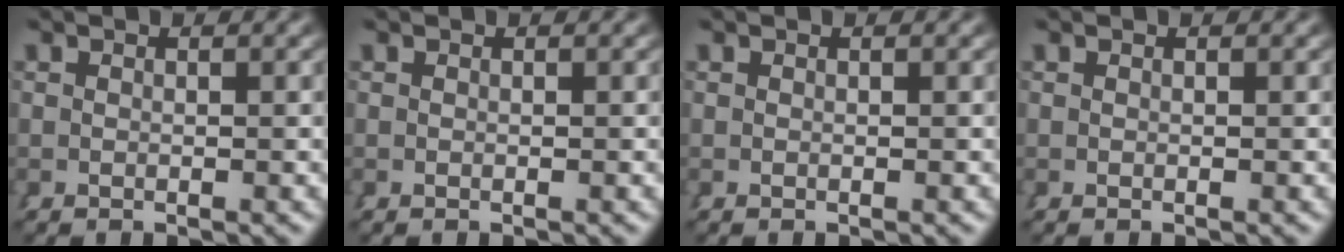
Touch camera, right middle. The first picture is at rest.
{"total": 0.0}
{"total": 0.0}
{"total": 0.0}